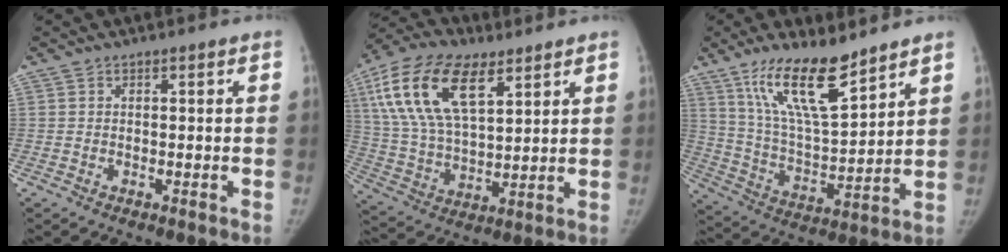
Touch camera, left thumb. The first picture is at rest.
{"total": 20.4, "force": [9.3, 10.1, 15.1], "torque": [-0.283, -0.015, 0.173]}
{"total": 16.2, "force": [11.0, 4.4, 11.0], "torque": [-0.177, -0.066, 0.215]}